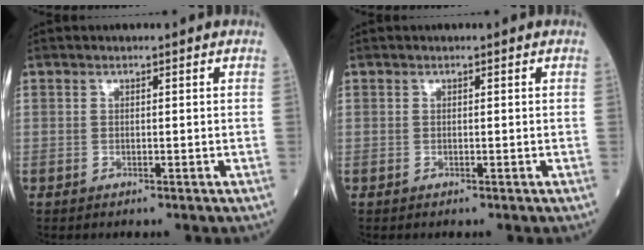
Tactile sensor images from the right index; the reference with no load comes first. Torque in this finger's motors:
{"motor_torque": [0.01, 0.00, 0.00, 0.00]}